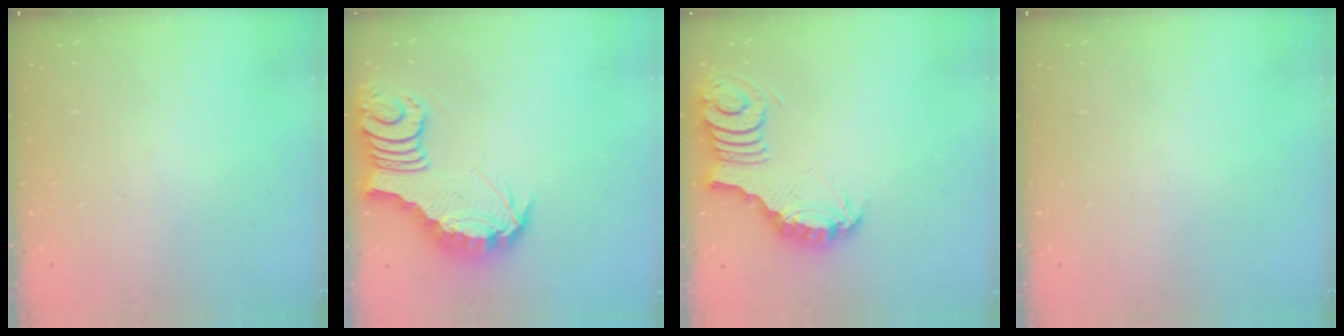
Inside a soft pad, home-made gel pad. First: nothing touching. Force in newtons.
{"total": 6.3, "press": 6.3, "slide": 0.8}
{"total": 3.8, "press": 3.8, "slide": 0.6}
{"total": 0.0}